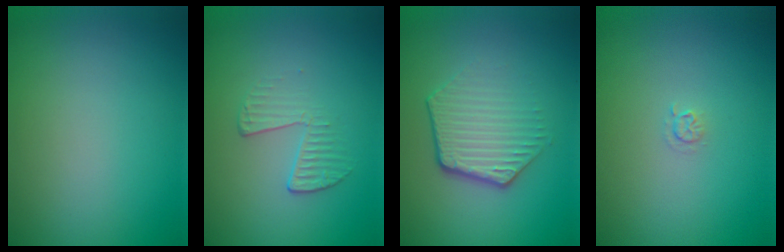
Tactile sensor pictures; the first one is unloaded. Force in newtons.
{"total": 1.9, "press": 0.7, "slide": 1.8}
{"total": 4.2, "press": 3.1, "slide": 2.8}
{"total": 0.7, "press": 0.3, "slide": 0.6}